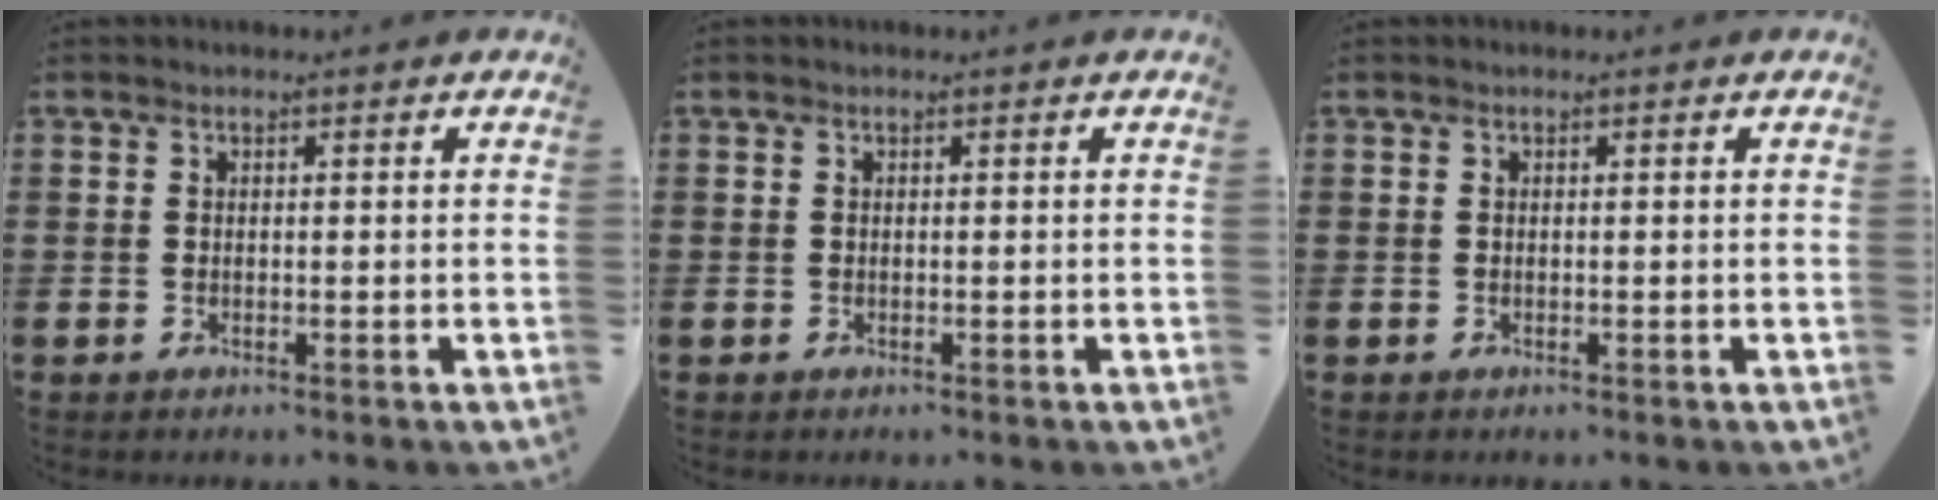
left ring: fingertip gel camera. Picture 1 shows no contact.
{"total": 0.0}
{"total": 0.0}